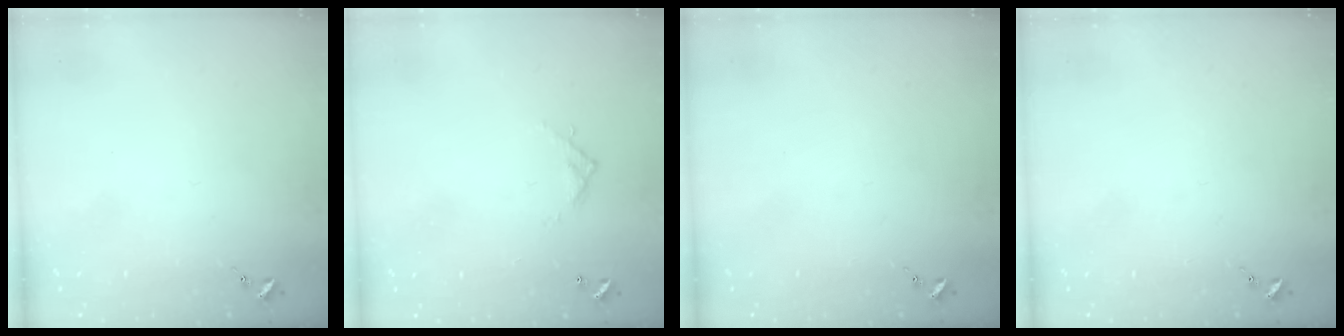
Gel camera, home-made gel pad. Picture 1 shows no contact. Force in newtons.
{"total": 4.2, "press": 4.2, "slide": 0.2}
{"total": 0.0}
{"total": 0.0}